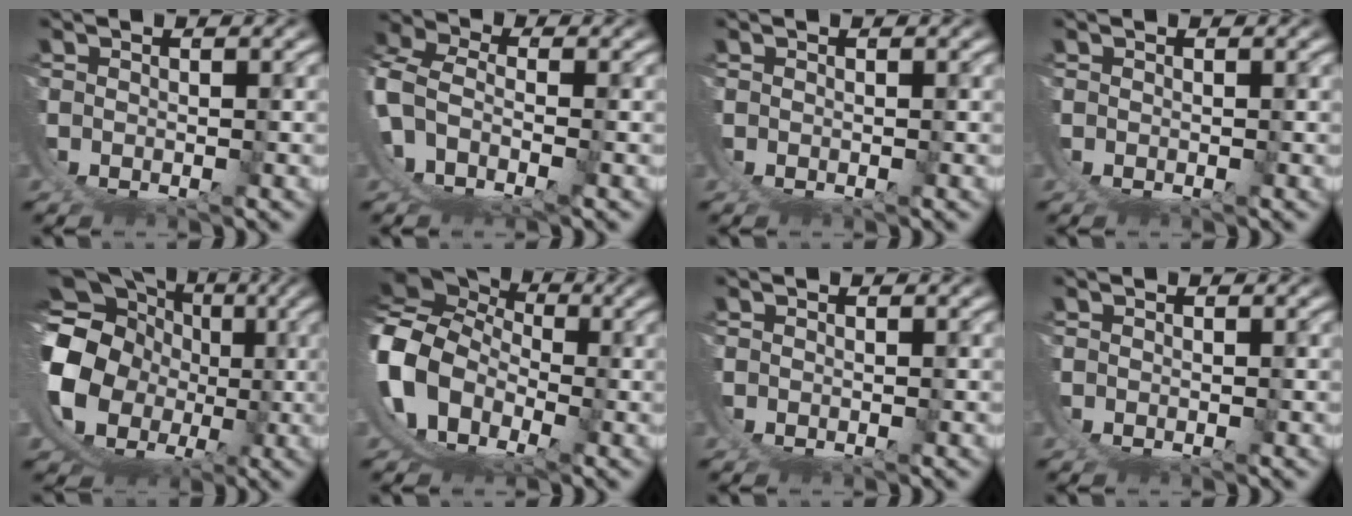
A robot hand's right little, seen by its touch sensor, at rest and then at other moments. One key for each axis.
{"total": 6.8, "fx": -1.8, "fy": 4.7, "fz": 4.6, "tx": -0.120, "ty": -0.032, "tz": -0.024}
{"total": 0.0}
{"total": 0.0}
{"total": 18.8, "fx": -0.3, "fy": 15.7, "fz": 10.3, "tx": -0.231, "ty": -0.071, "tz": 0.005}
{"total": 18.1, "fx": -1.8, "fy": 16.0, "fz": 8.2, "tx": -0.244, "ty": -0.069, "tz": -0.034}
{"total": 0.0}
{"total": 0.0}